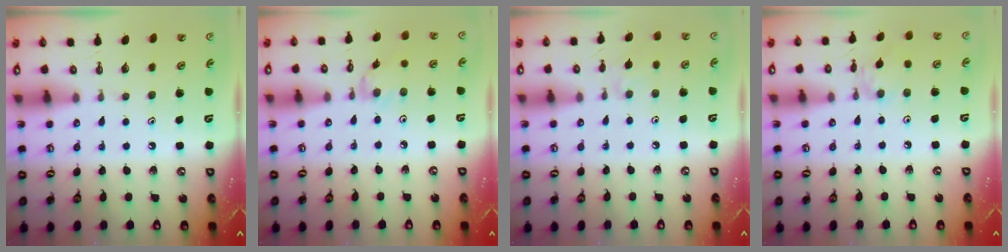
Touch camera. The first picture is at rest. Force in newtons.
{"total": 2.0, "press": 2.0, "slide": 0.3}
{"total": 5.6, "press": 5.5, "slide": 0.9}
{"total": 2.7, "press": 2.7, "slide": 0.3}